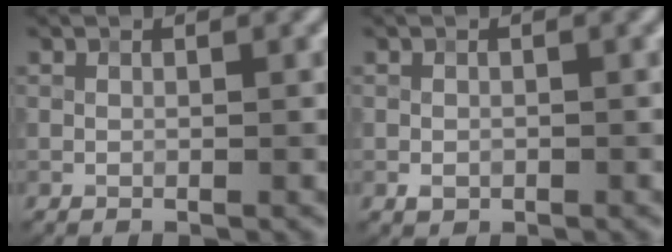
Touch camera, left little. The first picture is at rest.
{"total": 0.5, "force": [-0.1, 0.5, 0.2], "torque": [-0.002, -0.001, -0.004]}